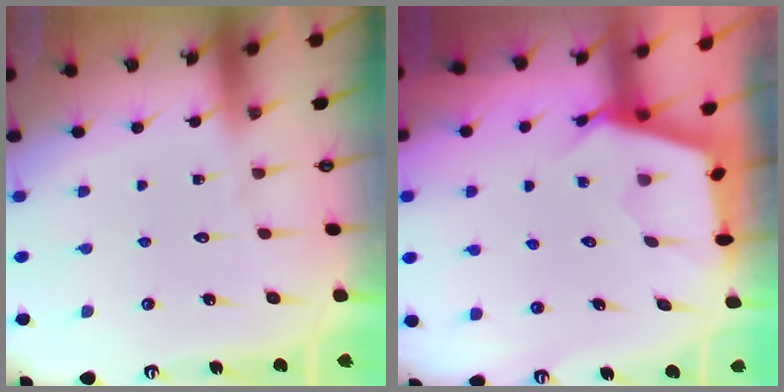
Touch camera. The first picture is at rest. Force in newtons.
{"total": 2.7, "press": 2.7, "slide": 0.3}